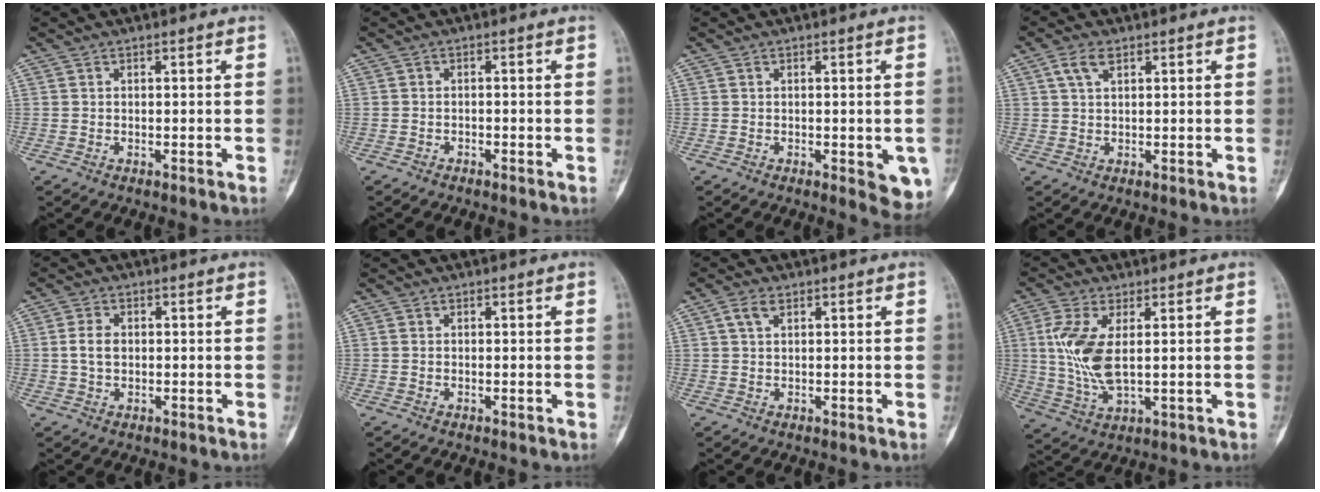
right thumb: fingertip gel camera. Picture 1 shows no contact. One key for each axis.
{"total": 0.8, "fx": -0.7, "fy": 0.4, "fz": 0.1, "tx": 0.000, "ty": 0.003, "tz": -0.018}
{"total": 5.9, "fx": -1.6, "fy": 2.4, "fz": 5.2, "tx": -0.037, "ty": -0.008, "tz": -0.015}
{"total": 3.5, "fx": 1.7, "fy": 1.9, "fz": 2.4, "tx": -0.045, "ty": 0.006, "tz": 0.035}
{"total": 3.6, "fx": 0.0, "fy": 2.6, "fz": 2.5, "tx": -0.049, "ty": 0.008, "tz": -0.002}
{"total": 0.6, "fx": -0.1, "fy": 0.4, "fz": 0.3, "tx": -0.003, "ty": 0.002, "tz": -0.002}
{"total": 2.5, "fx": 1.0, "fy": 1.5, "fz": 1.7, "tx": -0.030, "ty": 0.007, "tz": 0.019}
{"total": 10.3, "fx": 1.4, "fy": 4.6, "fz": 9.2, "tx": -0.204, "ty": -0.008, "tz": 0.035}